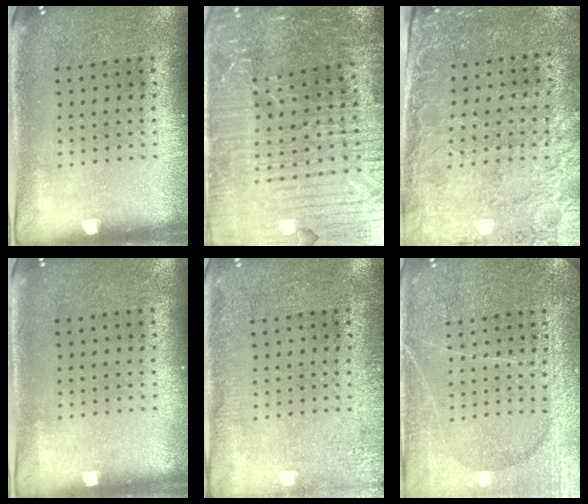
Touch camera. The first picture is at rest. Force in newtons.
{"total": 5.3, "press": 4.8, "slide": 2.0}
{"total": 2.7, "press": 2.4, "slide": 1.2}
{"total": 0.0}
{"total": 2.5, "press": 2.4, "slide": 0.5}
{"total": 3.6, "press": 3.6, "slide": 0.3}